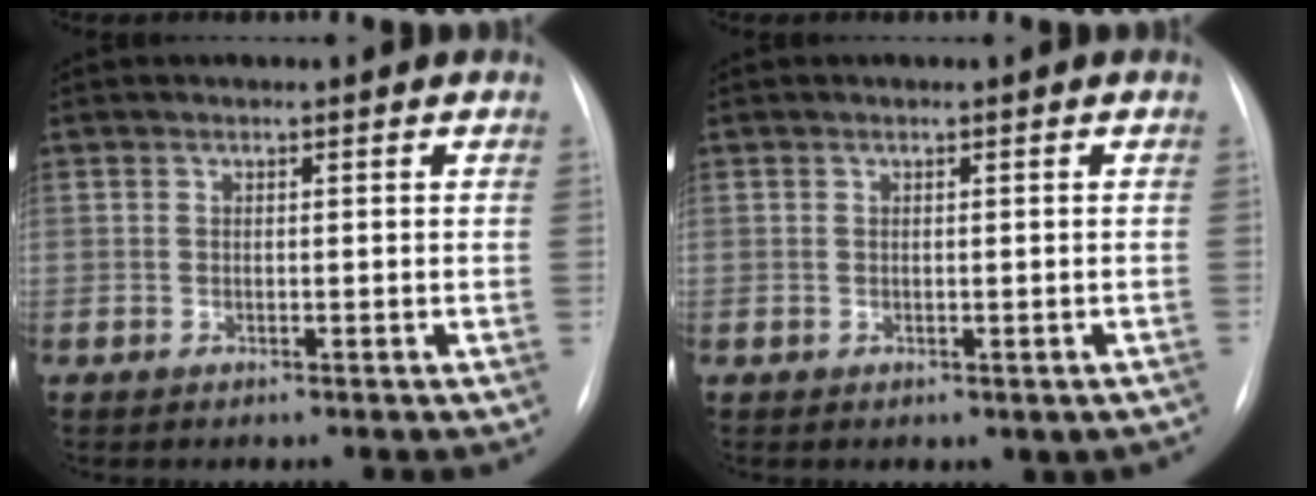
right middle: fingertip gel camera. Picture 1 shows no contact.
{"total": 1.1, "force": [-0.1, 0.9, 0.7], "torque": [-0.007, 0.000, 0.007]}